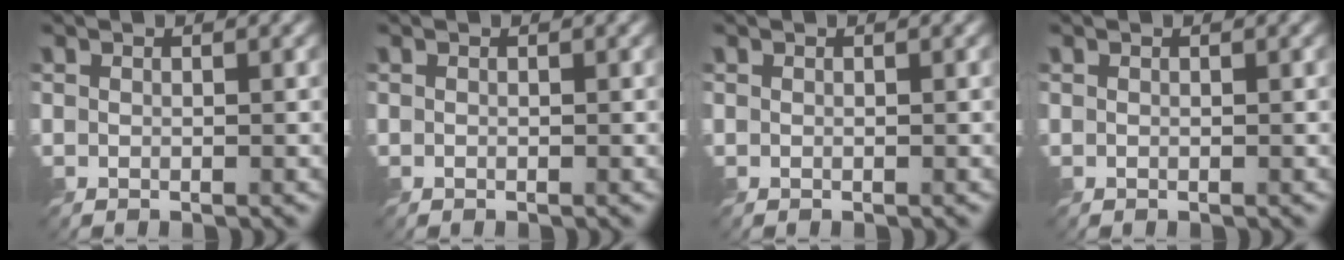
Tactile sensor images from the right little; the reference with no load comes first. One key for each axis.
{"total": 0.0}
{"total": 0.0}
{"total": 0.0}